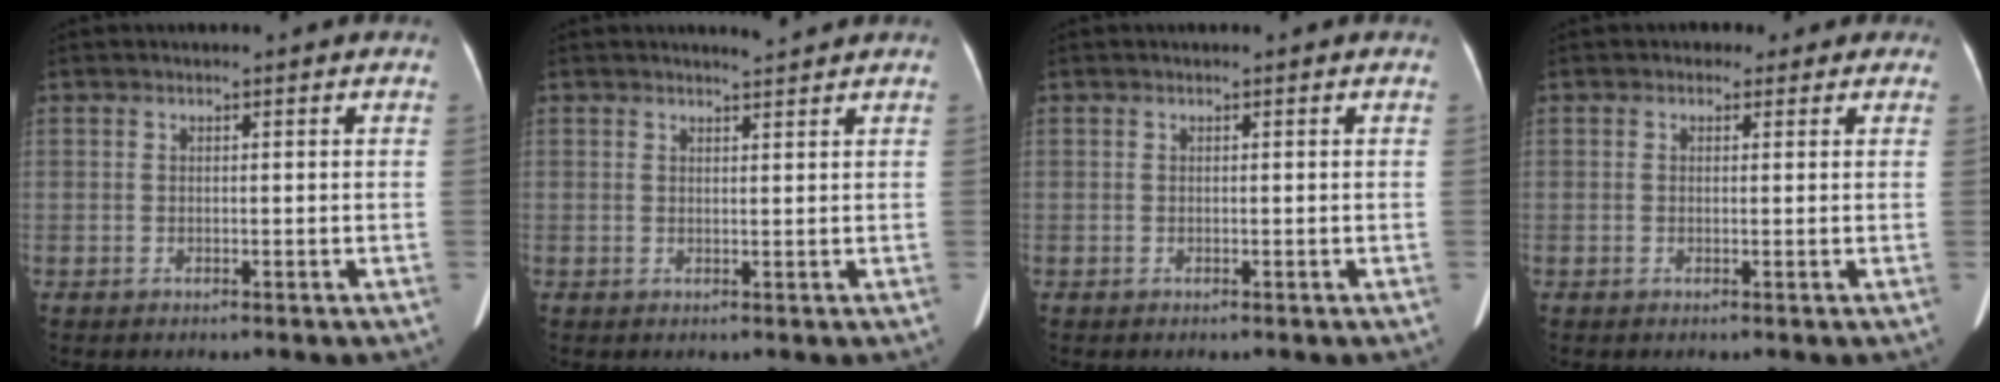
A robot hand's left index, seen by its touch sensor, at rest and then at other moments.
{"total": 1.3, "force": [1.2, -0.4, 0.0], "torque": [-0.005, -0.006, 0.025]}
{"total": 0.0}
{"total": 2.2, "force": [1.2, 1.8, 0.4], "torque": [0.005, 0.010, 0.008]}